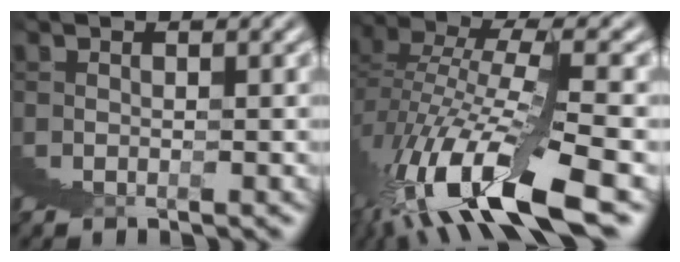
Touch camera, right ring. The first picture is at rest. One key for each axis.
{"total": 5.7, "fx": -0.5, "fy": 0.8, "fz": 5.6, "tx": -0.089, "ty": 0.004, "tz": -0.006}